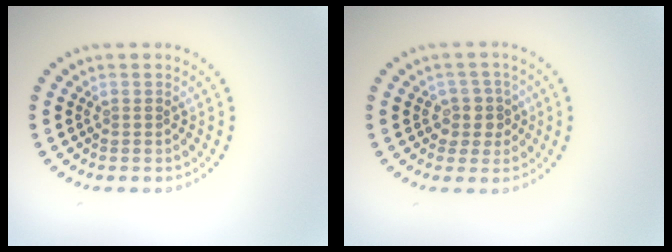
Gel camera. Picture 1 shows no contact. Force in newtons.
{"total": 2.3, "press": 2.0, "slide": 1.1}